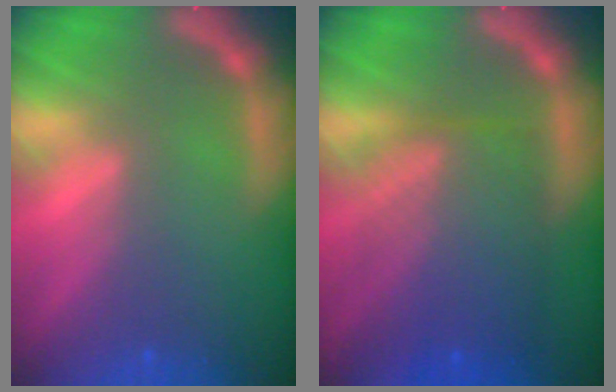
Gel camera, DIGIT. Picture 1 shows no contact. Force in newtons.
{"total": 8.6}